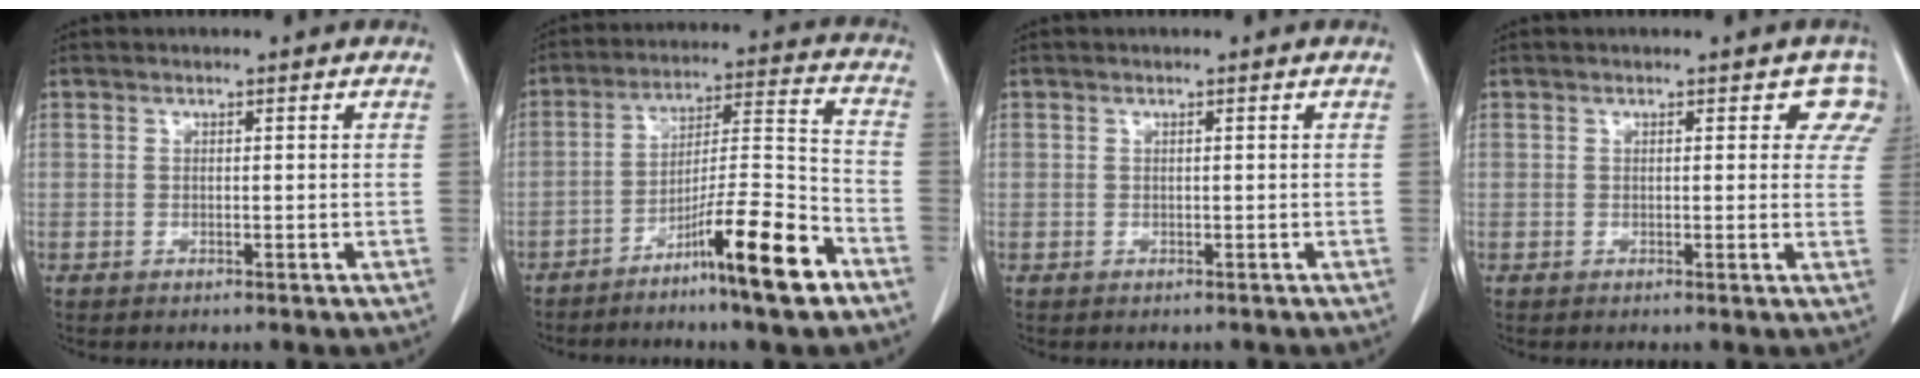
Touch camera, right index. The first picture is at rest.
{"total": 13.3, "force": [-8.2, 0.1, 10.6], "torque": [-0.168, -0.007, -0.141]}
{"total": 0.8, "force": [-0.4, 0.7, -0.1], "torque": [0.002, 0.006, -0.008]}
{"total": 3.7, "force": [2.4, 2.4, 1.5], "torque": [0.014, -0.001, 0.007]}